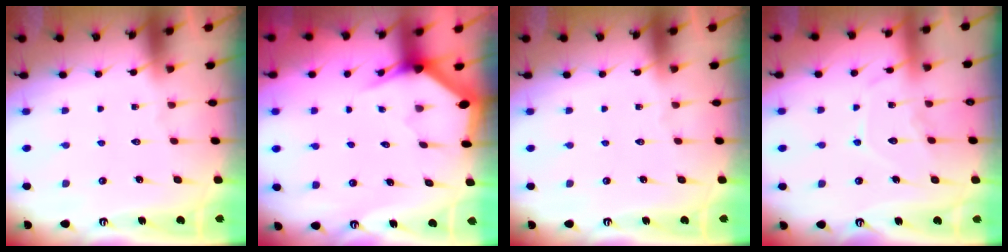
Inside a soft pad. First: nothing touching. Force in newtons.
{"total": 3.0, "press": 3.0, "slide": 0.1}
{"total": 0.0}
{"total": 10.1, "press": 10.1, "slide": 0.7}